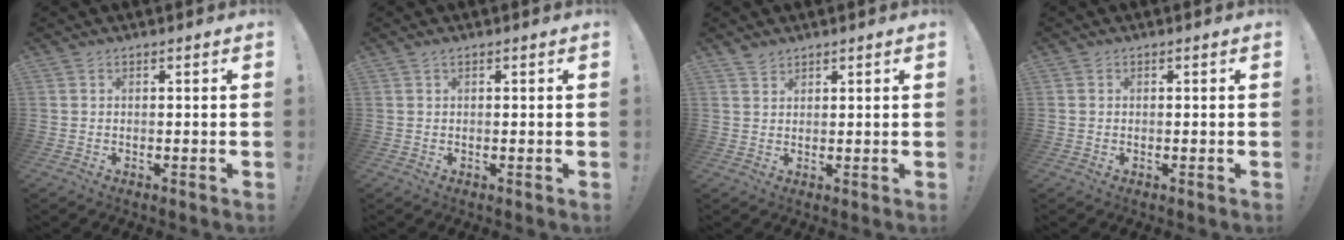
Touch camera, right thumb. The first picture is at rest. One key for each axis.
{"total": 0.7, "fx": 0.5, "fy": 0.0, "fz": 0.5, "tx": -0.003, "ty": -0.003, "tz": 0.007}
{"total": 2.2, "fx": 1.9, "fy": 1.0, "fz": 0.2, "tx": -0.005, "ty": -0.010, "tz": 0.038}
{"total": 0.5, "fx": 0.0, "fy": 0.5, "fz": 0.1, "tx": -0.005, "ty": 0.004, "tz": 0.001}